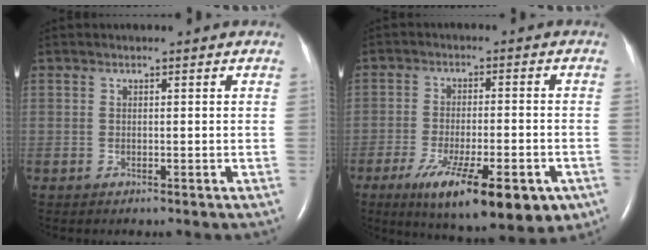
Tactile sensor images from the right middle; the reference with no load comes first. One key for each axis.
{"total": 16.5, "fx": -9.2, "fy": 4.4, "fz": 12.9, "tx": -0.170, "ty": -0.027, "tz": -0.135}